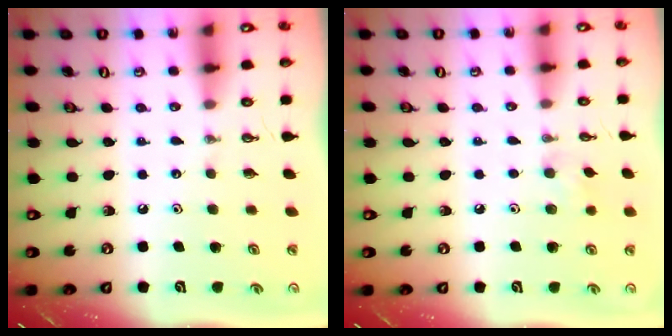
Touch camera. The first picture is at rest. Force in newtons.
{"total": 6.4, "press": 6.3, "slide": 0.8}